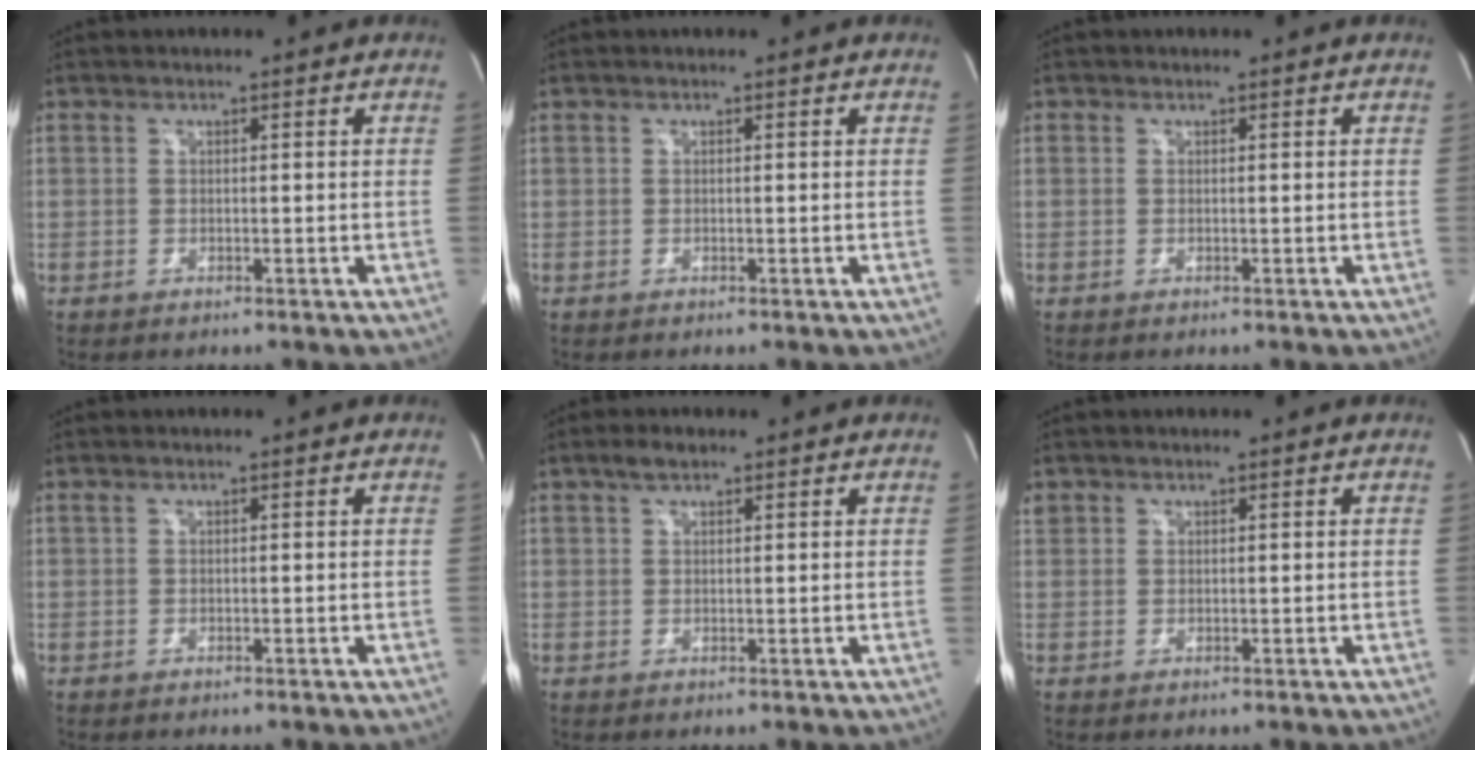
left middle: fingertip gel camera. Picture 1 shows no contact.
{"total": 0.0}
{"total": 0.0}
{"total": 0.0}
{"total": 2.2, "force": [1.6, 0.8, 1.3], "torque": [-0.030, 0.008, 0.030]}
{"total": 1.5, "force": [1.0, 1.1, 0.2], "torque": [-0.001, 0.013, 0.019]}